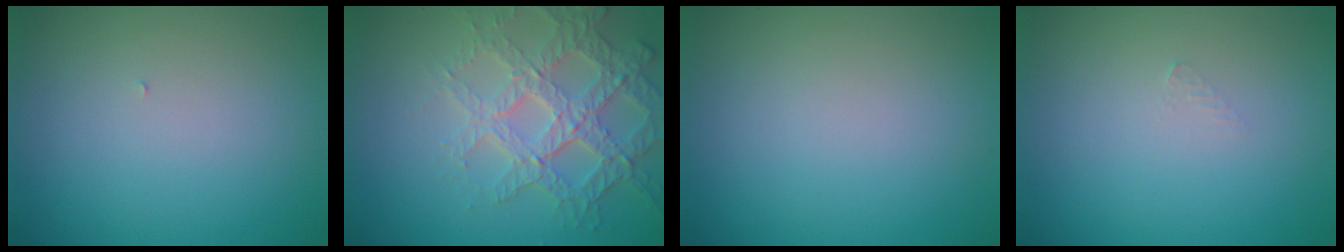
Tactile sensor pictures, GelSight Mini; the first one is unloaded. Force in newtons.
{"total": 5.0, "press": 4.5, "slide": 2.3}
{"total": 0.0}
{"total": 0.7, "press": 0.7, "slide": 0.1}